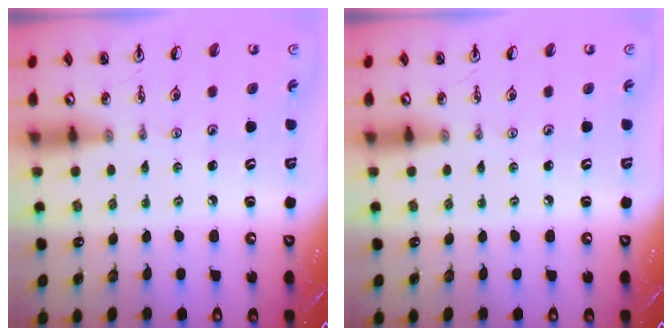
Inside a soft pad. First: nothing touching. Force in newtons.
{"total": 0.0}